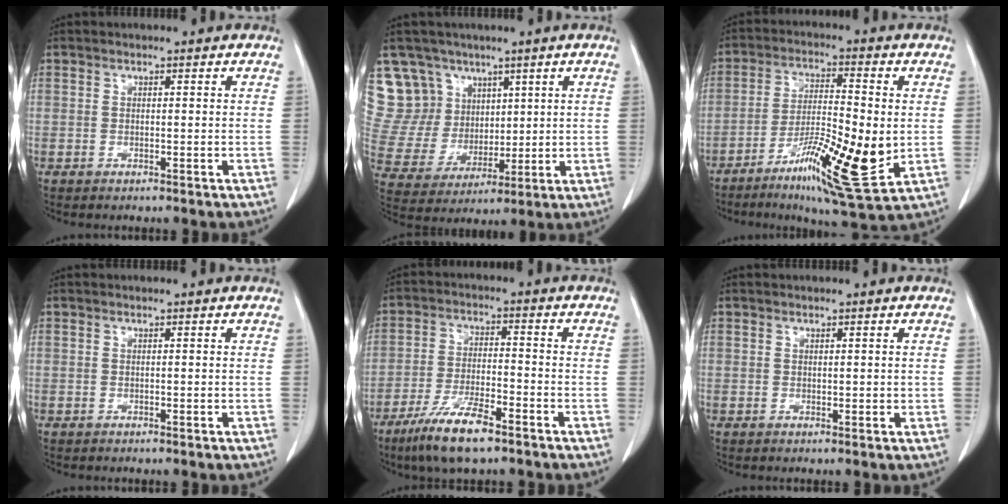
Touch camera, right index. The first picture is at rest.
{"total": 13.6, "force": [8.2, 10.7, 1.8], "torque": [-0.062, 0.051, 0.182]}
{"total": 14.3, "force": [-4.0, 2.2, 13.6], "torque": [-0.239, -0.020, -0.062]}
{"total": 0.0}
{"total": 9.6, "force": [-6.5, 1.8, 6.9], "torque": [-0.135, -0.018, -0.117]}
{"total": 0.7, "force": [0.3, 0.5, 0.3], "torque": [0.002, 0.000, 0.005]}